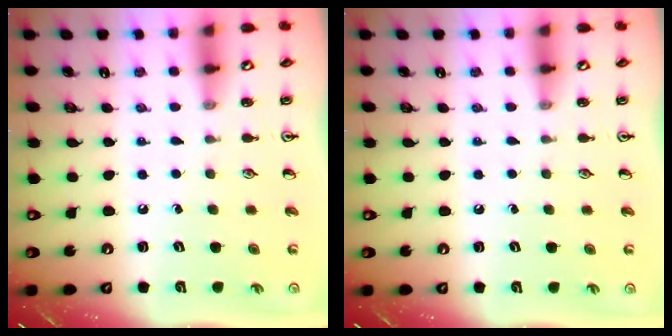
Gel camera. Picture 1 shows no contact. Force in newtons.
{"total": 0.0}